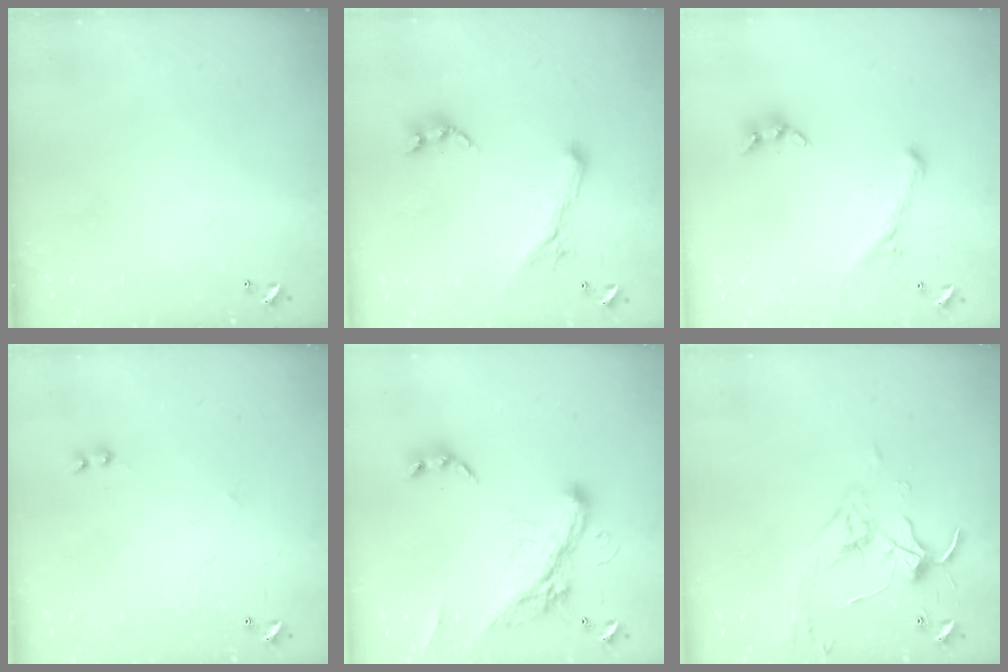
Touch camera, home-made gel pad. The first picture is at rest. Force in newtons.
{"total": 0.8, "press": 0.8, "slide": 0.2}
{"total": 1.4, "press": 0.6, "slide": 1.2}
{"total": 1.2, "press": 1.2, "slide": 0.3}
{"total": 8.3, "press": 8.0, "slide": 1.9}
{"total": 3.3, "press": 3.3, "slide": 0.6}